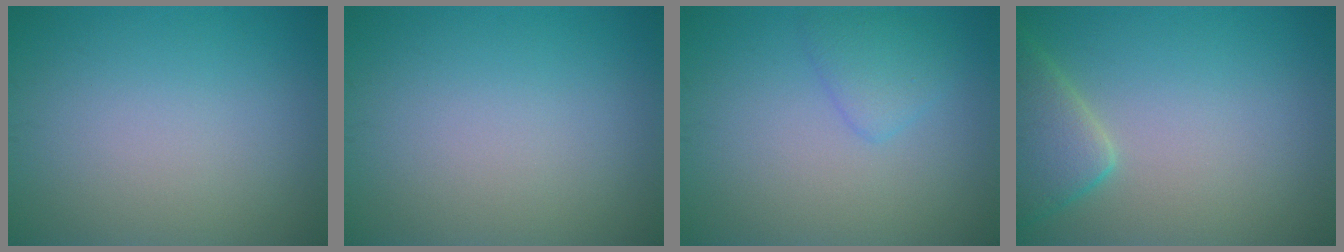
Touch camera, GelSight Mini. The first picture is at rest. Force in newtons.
{"total": 0.0}
{"total": 2.0, "press": 2.0, "slide": 0.2}
{"total": 4.2, "press": 4.1, "slide": 0.3}